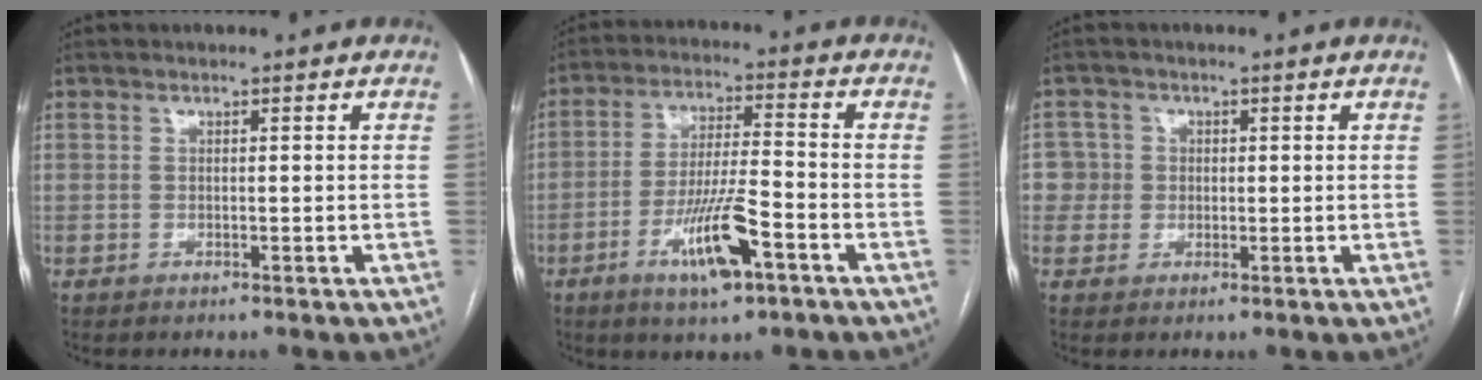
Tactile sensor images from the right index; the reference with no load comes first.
{"total": 10.5, "force": [-5.2, 1.7, 9.0], "torque": [-0.170, -0.007, -0.088]}
{"total": 3.9, "force": [0.1, 3.9, -0.1], "torque": [0.019, 0.016, 0.002]}